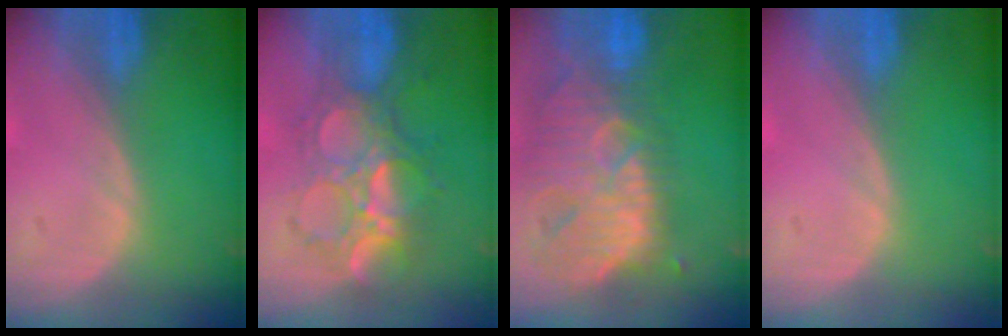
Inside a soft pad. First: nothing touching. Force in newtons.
{"total": 8.9, "press": 8.5, "slide": 2.8}
{"total": 13.6, "press": 11.6, "slide": 7.2}
{"total": 0.0}